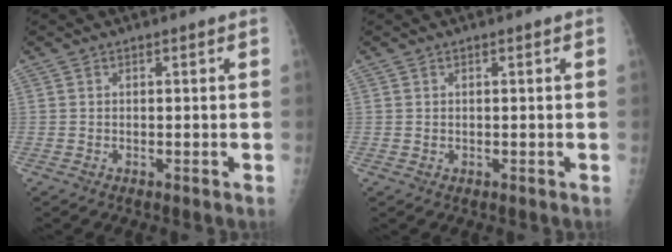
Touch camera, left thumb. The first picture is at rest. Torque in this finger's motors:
{"motor_torque": [-0.41, 0.07, 0.06, 0.01, 0.02]}